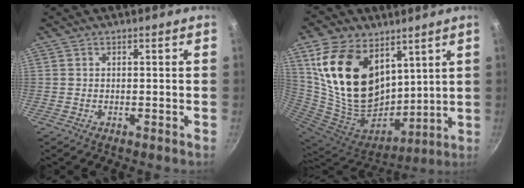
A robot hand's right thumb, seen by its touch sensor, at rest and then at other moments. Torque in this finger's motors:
{"motor_torque": [-1.92, 3.09, 1.30, 1.47, 0.22]}